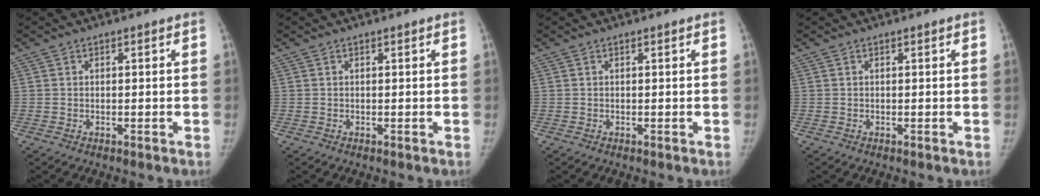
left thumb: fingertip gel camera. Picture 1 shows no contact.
{"total": 0.0}
{"total": 0.0}
{"total": 0.0}